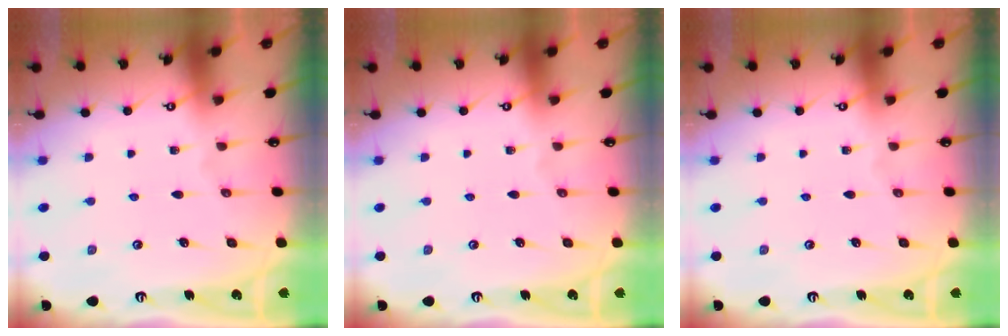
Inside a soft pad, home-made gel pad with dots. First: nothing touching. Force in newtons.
{"total": 0.0}
{"total": 0.0}